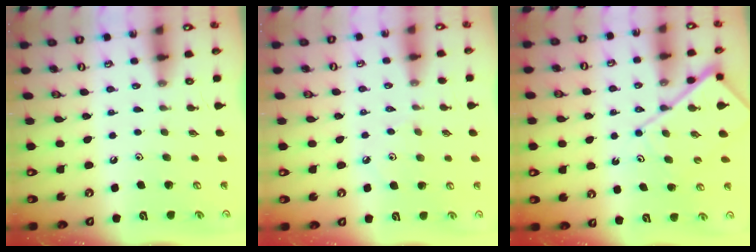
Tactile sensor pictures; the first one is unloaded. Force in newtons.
{"total": 5.5, "press": 5.4, "slide": 0.9}
{"total": 9.0, "press": 8.9, "slide": 1.1}